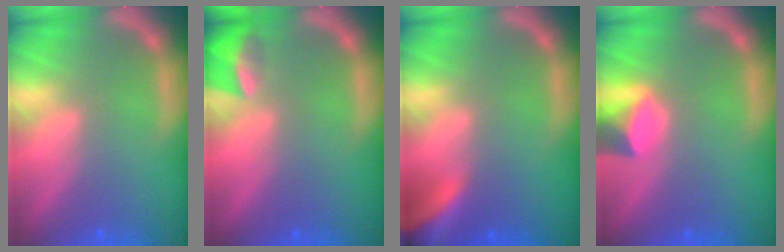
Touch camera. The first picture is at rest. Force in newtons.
{"total": 3.4}
{"total": 8.4}
{"total": 3.0}